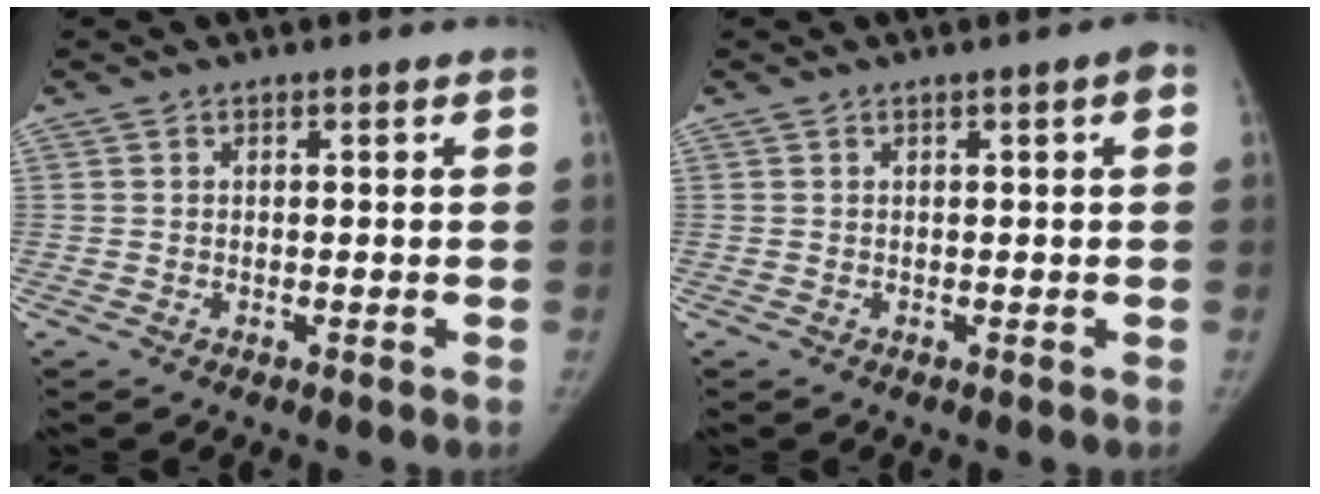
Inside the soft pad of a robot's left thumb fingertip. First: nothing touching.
{"total": 1.3, "force": [0.2, 0.2, 1.3], "torque": [-0.021, 0.004, 0.001]}